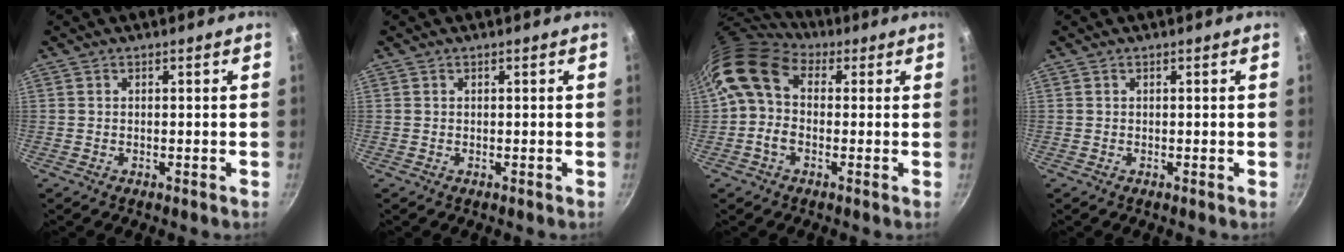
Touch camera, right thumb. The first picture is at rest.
{"total": 0.0}
{"total": 11.0, "force": [1.5, 7.7, 7.6], "torque": [-0.133, 0.017, 0.009]}
{"total": 0.0}